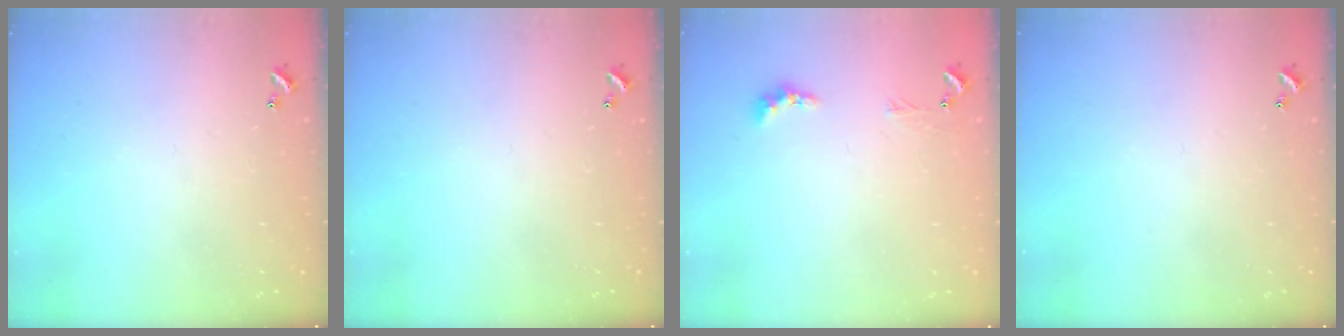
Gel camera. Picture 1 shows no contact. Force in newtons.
{"total": 0.0}
{"total": 1.3, "press": 1.1, "slide": 0.5}
{"total": 0.0}